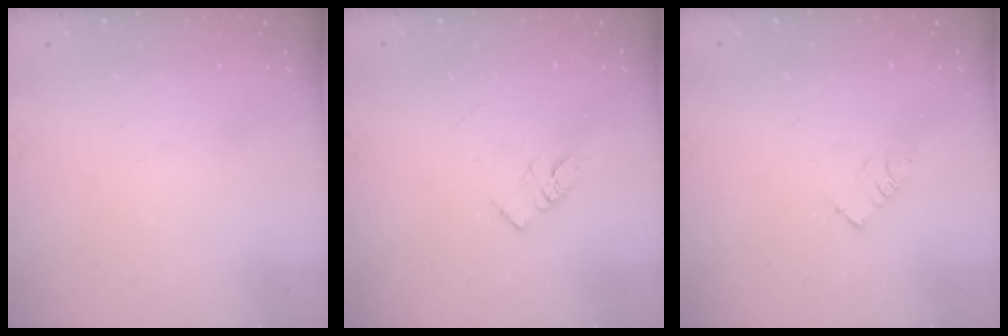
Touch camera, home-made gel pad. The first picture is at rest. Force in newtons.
{"total": 5.1, "press": 5.1, "slide": 0.5}
{"total": 3.7, "press": 3.6, "slide": 0.4}